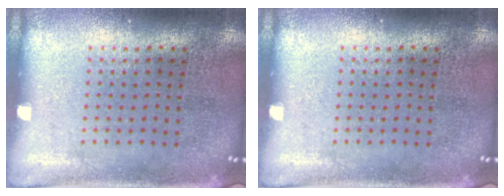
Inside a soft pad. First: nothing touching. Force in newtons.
{"total": 0.0}